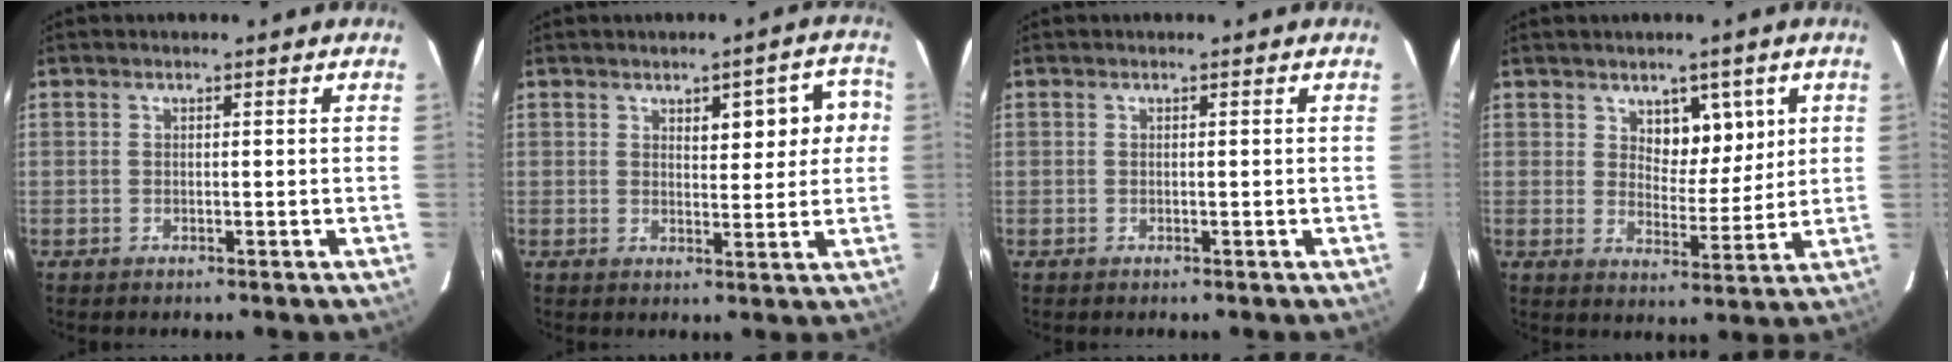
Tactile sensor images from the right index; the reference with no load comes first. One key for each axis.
{"total": 7.2, "fx": 2.0, "fy": 2.7, "fz": 6.4, "tx": -0.069, "ty": 0.024, "tz": 0.026}
{"total": 0.0}
{"total": 6.2, "fx": 2.9, "fy": 3.4, "fz": 4.2, "tx": -0.055, "ty": 0.002, "tz": 0.050}